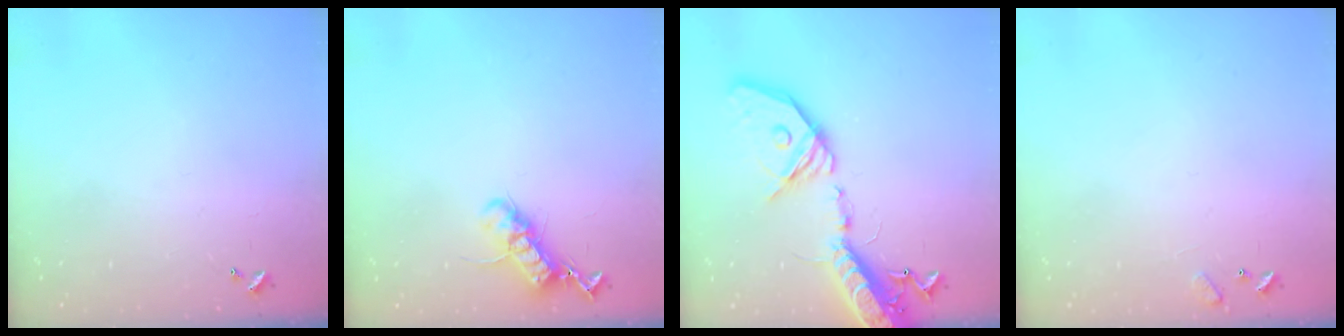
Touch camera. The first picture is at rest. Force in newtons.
{"total": 12.5, "press": 12.5, "slide": 0.4}
{"total": 25.2, "press": 24.7, "slide": 4.9}
{"total": 6.4, "press": 6.4, "slide": 0.5}